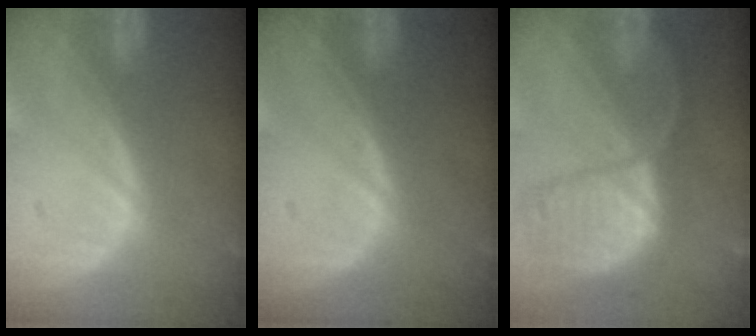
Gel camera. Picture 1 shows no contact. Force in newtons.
{"total": 0.0}
{"total": 9.1, "press": 8.7, "slide": 2.9}